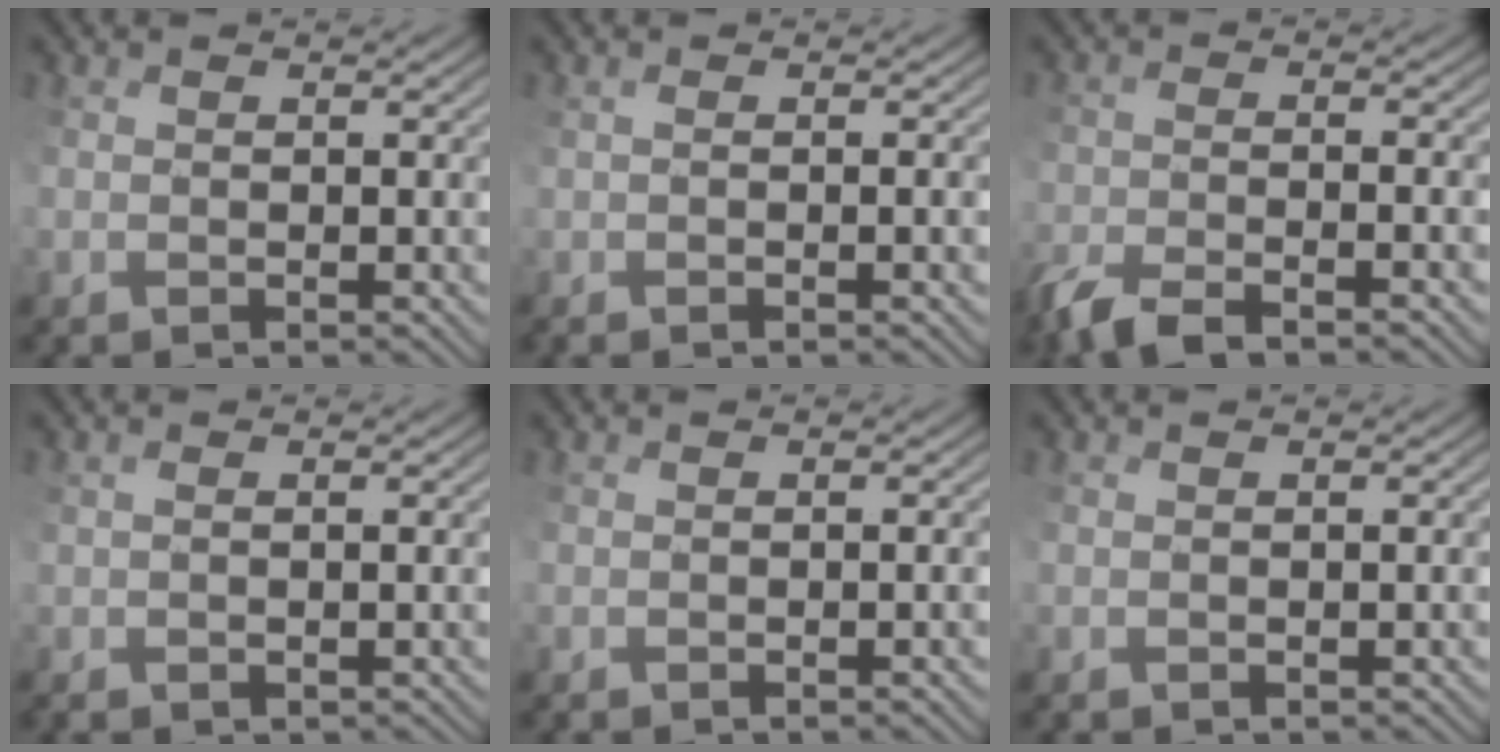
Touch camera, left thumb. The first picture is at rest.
{"total": 1.7, "force": [-0.8, -0.2, 1.5], "torque": [-0.016, 0.002, 0.003]}
{"total": 5.6, "force": [-4.2, 0.9, 3.5], "torque": [-0.074, -0.003, -0.081]}
{"total": 1.0, "force": [-0.7, 0.4, 0.5], "torque": [-0.002, -0.003, -0.003]}
{"total": 0.8, "force": [-0.6, 0.1, 0.6], "torque": [-0.001, 0.002, -0.004]}
{"total": 0.8, "force": [-0.4, 0.5, 0.4], "torque": [-0.004, -0.002, -0.001]}